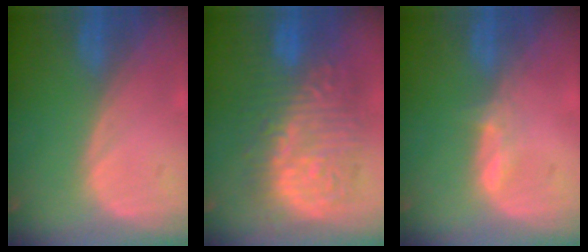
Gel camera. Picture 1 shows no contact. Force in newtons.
{"total": 12.8, "press": 12.7, "slide": 1.2}
{"total": 1.7, "press": 1.7, "slide": 0.6}